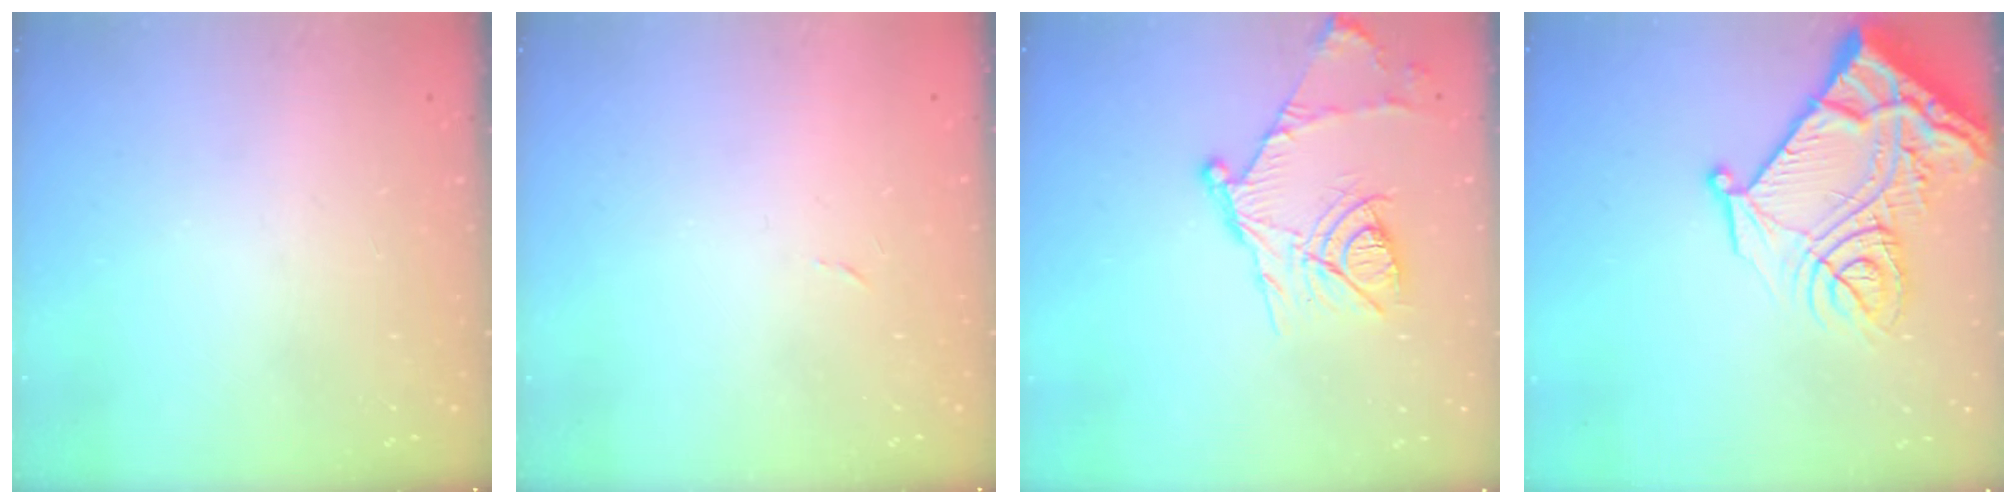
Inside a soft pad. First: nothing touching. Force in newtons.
{"total": 2.4, "press": 2.4, "slide": 0.4}
{"total": 15.1, "press": 15.0, "slide": 1.3}
{"total": 22.5, "press": 22.3, "slide": 2.7}